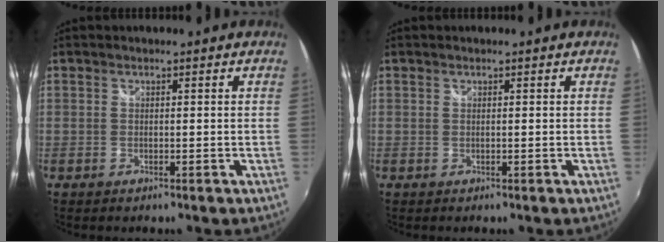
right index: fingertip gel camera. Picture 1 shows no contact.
{"total": 0.0}